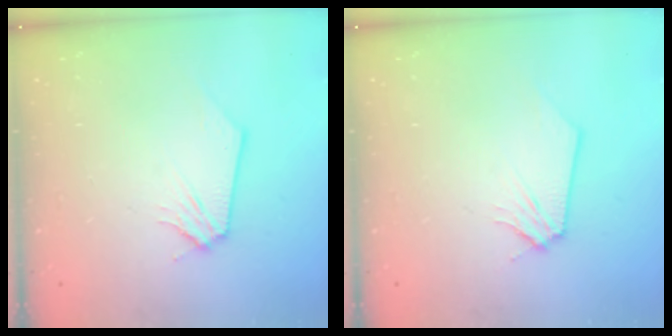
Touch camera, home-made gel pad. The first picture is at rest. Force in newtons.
{"total": 0.0}